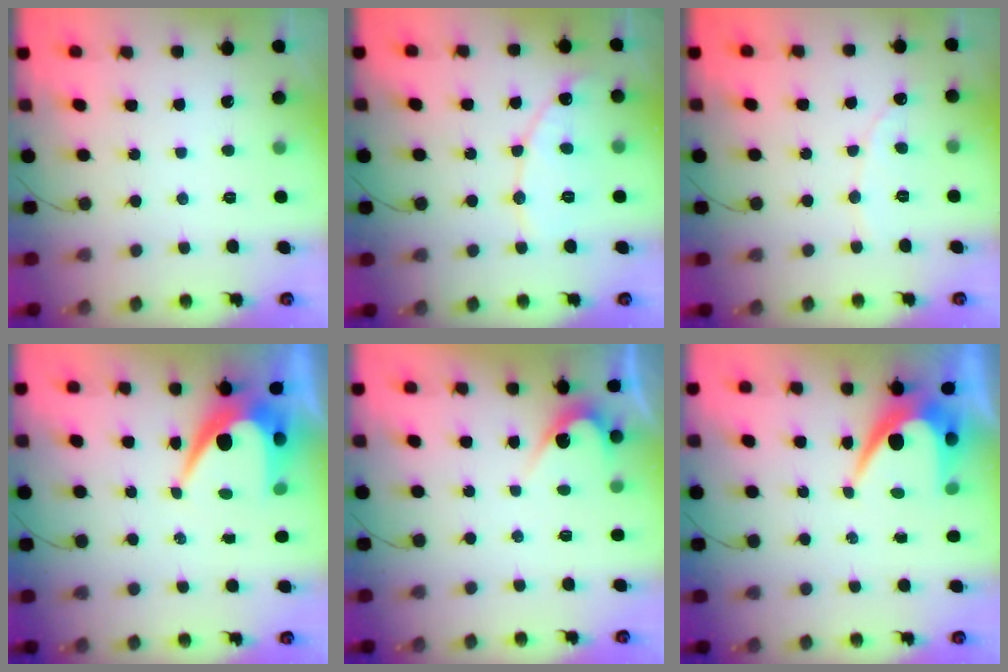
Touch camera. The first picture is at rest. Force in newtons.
{"total": 9.5, "press": 9.5, "slide": 0.8}
{"total": 2.1, "press": 2.1, "slide": 0.1}
{"total": 7.8, "press": 7.7, "slide": 0.5}
{"total": 3.0, "press": 3.0, "slide": 0.3}
{"total": 7.6, "press": 7.6, "slide": 0.4}